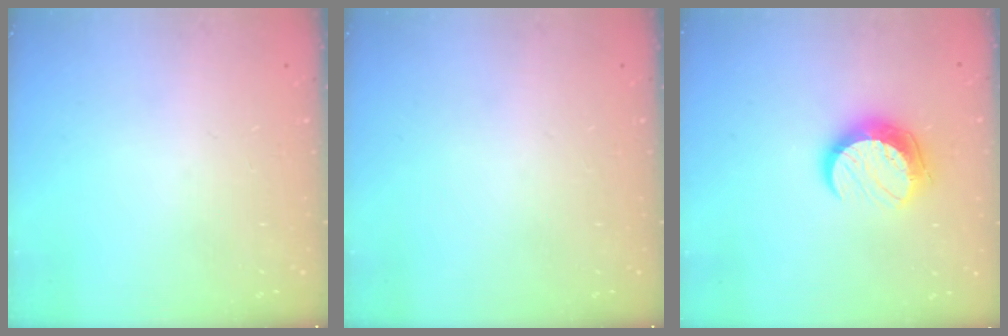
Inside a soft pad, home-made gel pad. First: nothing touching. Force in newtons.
{"total": 0.0}
{"total": 12.2, "press": 12.2, "slide": 0.7}